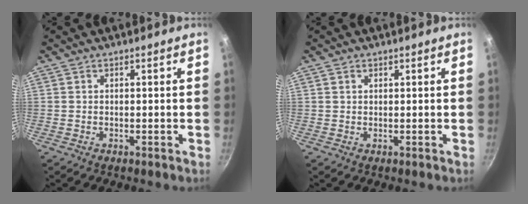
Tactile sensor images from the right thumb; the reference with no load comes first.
{"total": 0.9, "force": [0.5, 0.7, 0.4], "torque": [-0.004, 0.000, 0.008]}